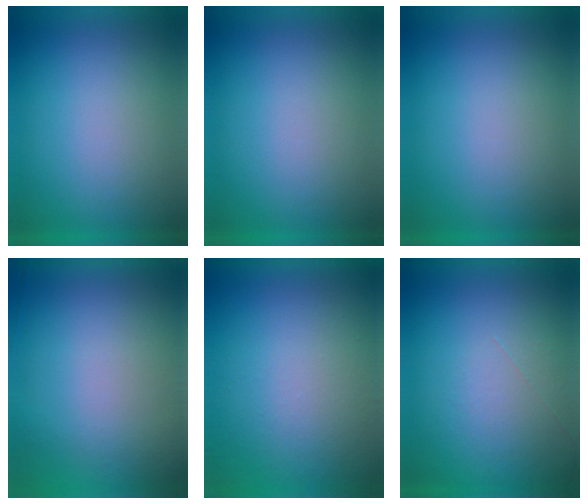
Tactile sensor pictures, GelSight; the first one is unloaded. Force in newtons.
{"total": 0.0}
{"total": 0.0}
{"total": 6.2}
{"total": 7.1}
{"total": 1.2}